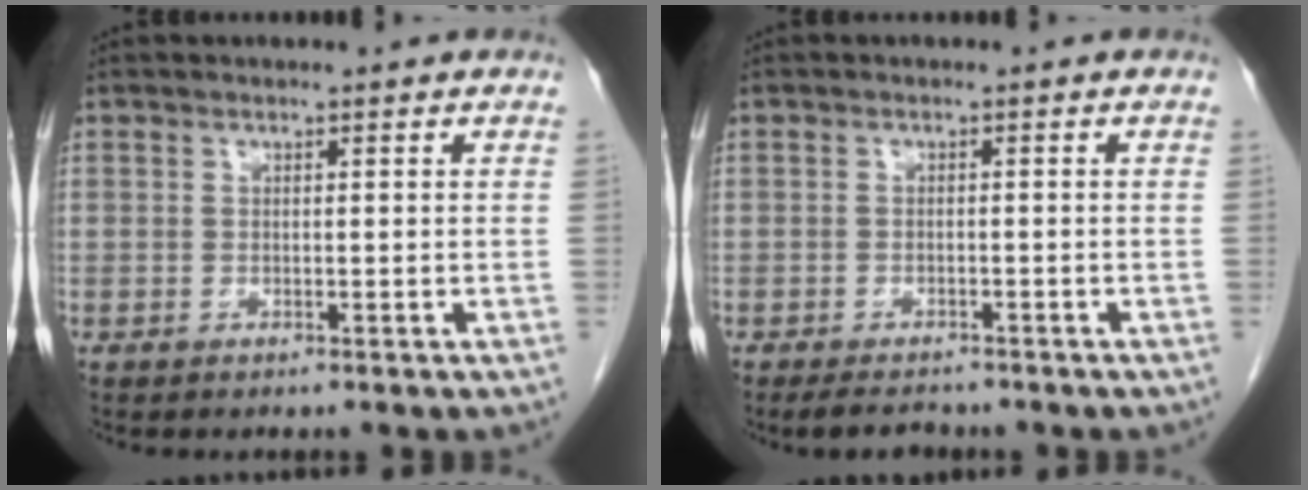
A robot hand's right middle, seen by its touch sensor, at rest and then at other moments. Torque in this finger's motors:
{"motor_torque": [0.03, -0.02, 0.00, 0.00]}